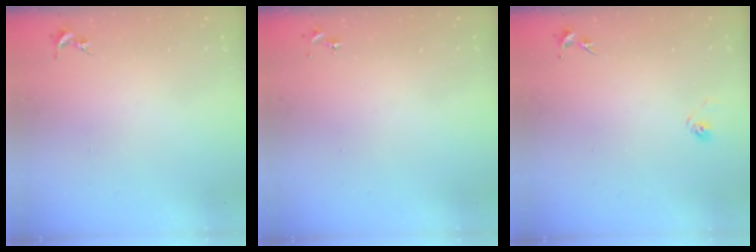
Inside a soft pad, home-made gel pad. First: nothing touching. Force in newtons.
{"total": 0.0}
{"total": 2.9, "press": 2.5, "slide": 1.5}